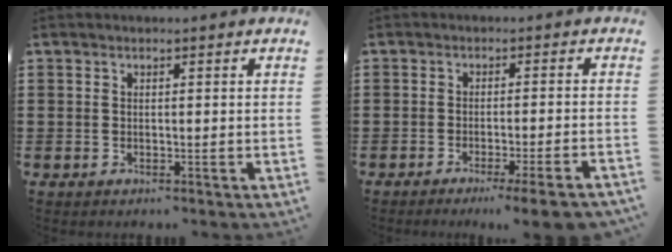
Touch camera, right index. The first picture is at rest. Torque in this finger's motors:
{"motor_torque": [1.39, -0.75, 0.52, 0.09]}